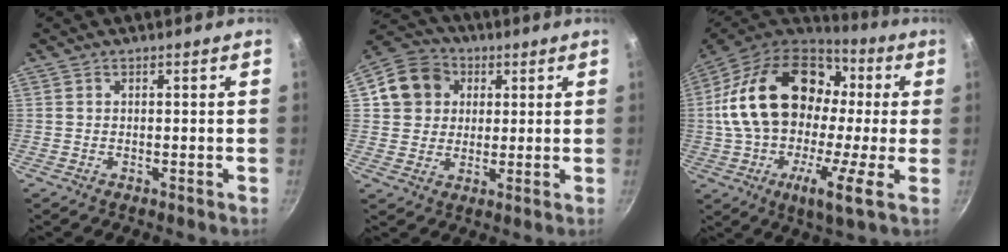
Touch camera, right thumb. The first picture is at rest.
{"total": 10.6, "force": [2.9, 9.4, 4.0], "torque": [-0.045, 0.016, 0.039]}
{"total": 27.6, "force": [2.7, 15.5, 22.6], "torque": [-0.387, 0.036, 0.023]}